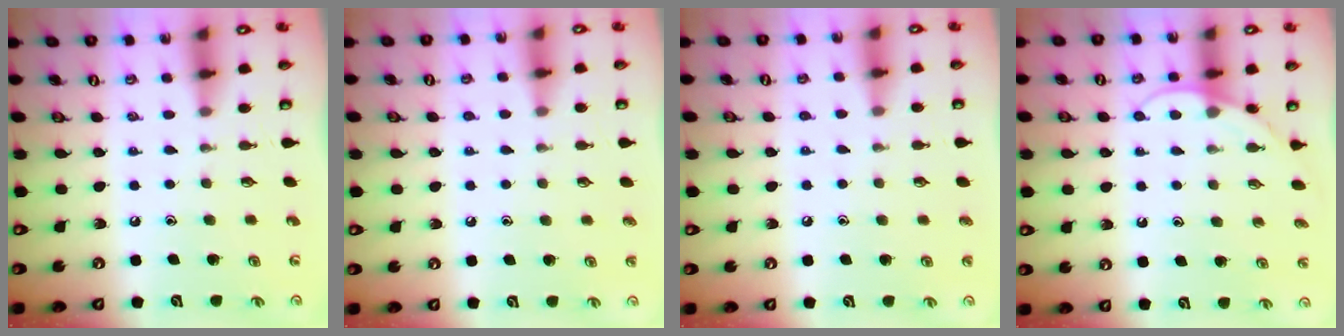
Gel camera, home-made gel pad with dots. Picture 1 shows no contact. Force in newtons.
{"total": 3.1, "press": 3.1, "slide": 0.3}
{"total": 4.1, "press": 4.1, "slide": 0.4}
{"total": 6.5, "press": 6.5, "slide": 0.5}